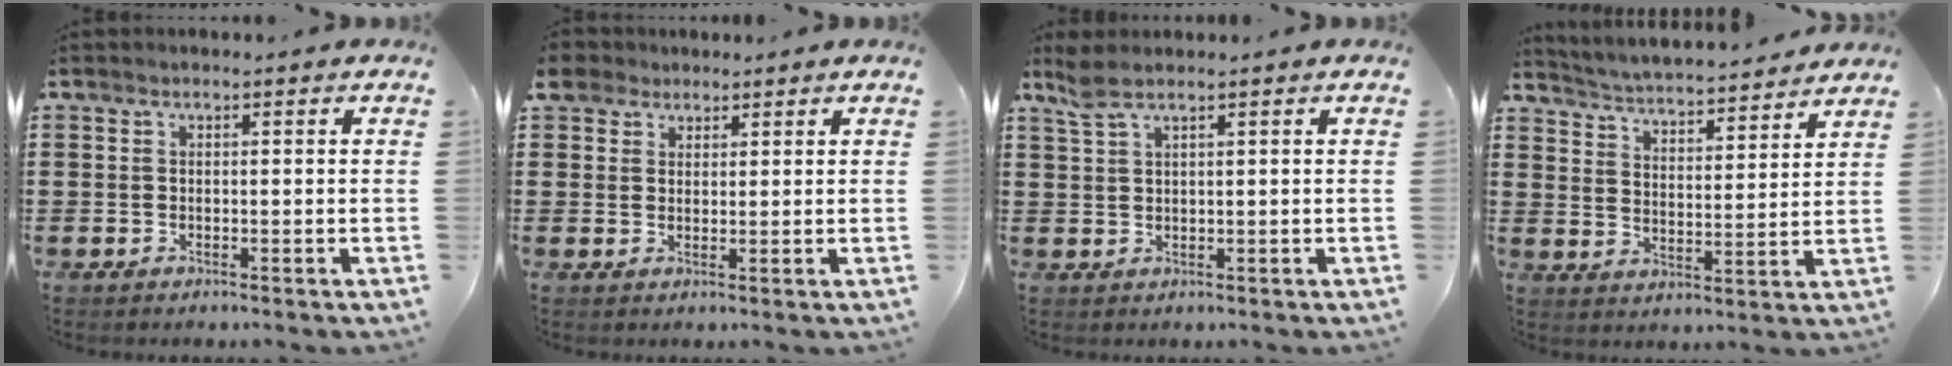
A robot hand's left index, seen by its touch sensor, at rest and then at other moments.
{"total": 3.3, "force": [2.2, 2.4, 0.4], "torque": [-0.017, 0.010, 0.041]}
{"total": 2.2, "force": [1.5, 0.3, 1.5], "torque": [-0.035, 0.002, 0.028]}
{"total": 3.8, "force": [3.7, -0.3, 0.1], "torque": [-0.024, -0.035, 0.058]}